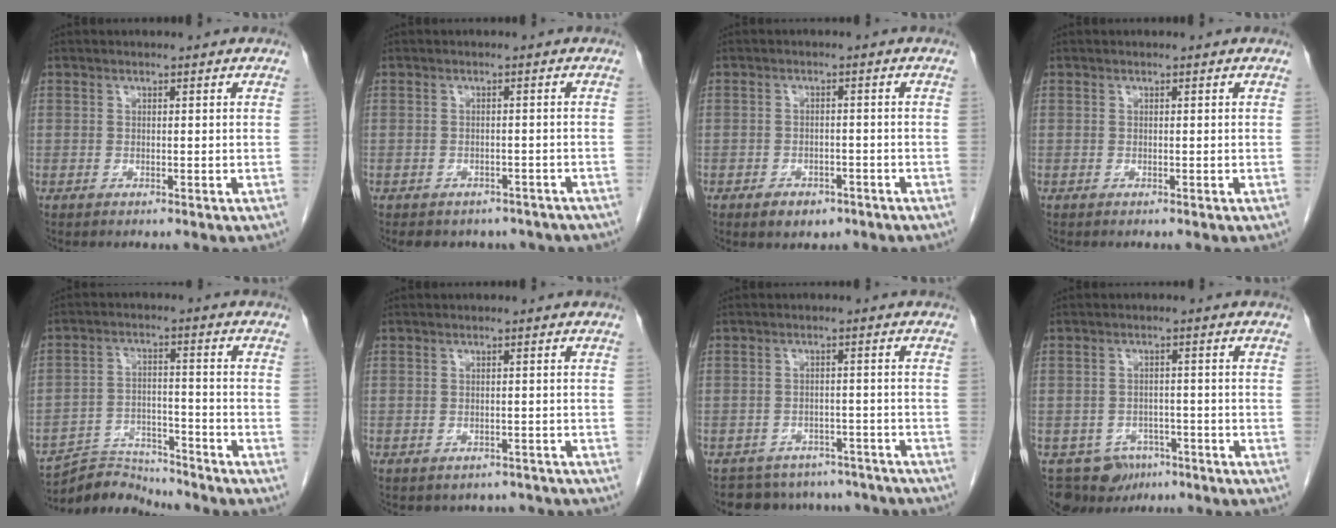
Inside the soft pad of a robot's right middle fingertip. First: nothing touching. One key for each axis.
{"total": 9.4, "fx": -7.7, "fy": 4.8, "fz": 2.3, "tx": -0.025, "ty": 0.002, "tz": -0.078}
{"total": 3.4, "fx": -2.1, "fy": 2.1, "fz": 1.5, "tx": -0.021, "ty": 0.003, "tz": -0.020}
{"total": 0.0}
{"total": 8.2, "fx": -8.1, "fy": 0.8, "fz": -0.4, "tx": 0.005, "ty": 0.007, "tz": -0.143}
{"total": 4.1, "fx": -3.6, "fy": 2.0, "fz": 0.0, "tx": 0.005, "ty": 0.010, "tz": -0.041}
{"total": 10.8, "fx": -9.7, "fy": 4.7, "fz": 0.8, "tx": -0.001, "ty": 0.021, "tz": -0.107}
{"total": 6.9, "fx": -4.6, "fy": 5.0, "fz": 1.4, "tx": -0.018, "ty": 0.004, "tz": -0.063}